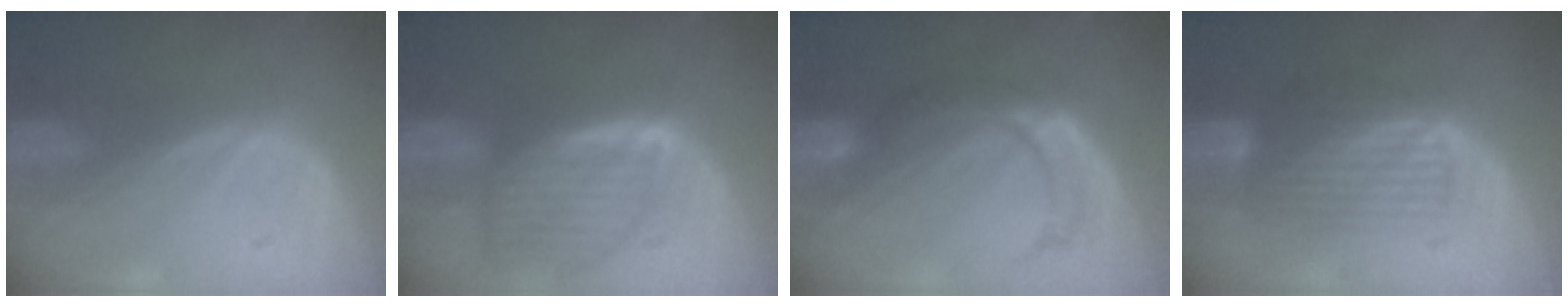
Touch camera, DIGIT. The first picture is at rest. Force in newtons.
{"total": 8.1, "press": 7.3, "slide": 3.5}
{"total": 7.2, "press": 6.9, "slide": 2.2}
{"total": 7.4, "press": 6.8, "slide": 2.9}